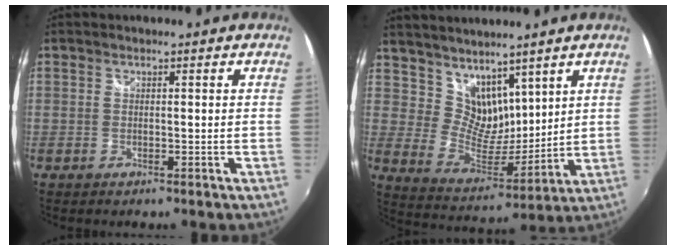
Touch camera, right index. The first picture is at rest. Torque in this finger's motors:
{"motor_torque": [0.13, 0.22, 0.02, 0.00]}